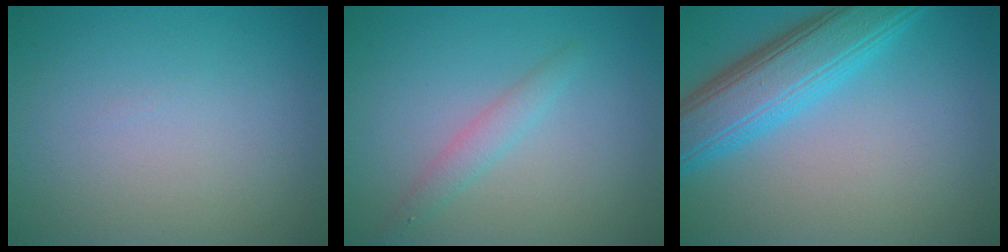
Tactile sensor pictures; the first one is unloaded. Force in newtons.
{"total": 1.7, "press": 1.7, "slide": 0.0}
{"total": 7.0, "press": 7.0, "slide": 0.2}